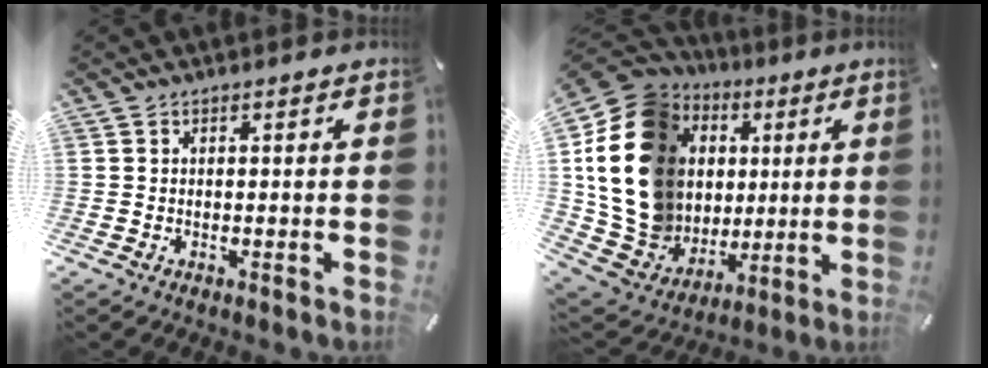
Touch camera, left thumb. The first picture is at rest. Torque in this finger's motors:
{"motor_torque": [2.56, 2.45, 2.06, -0.71, 0.76]}